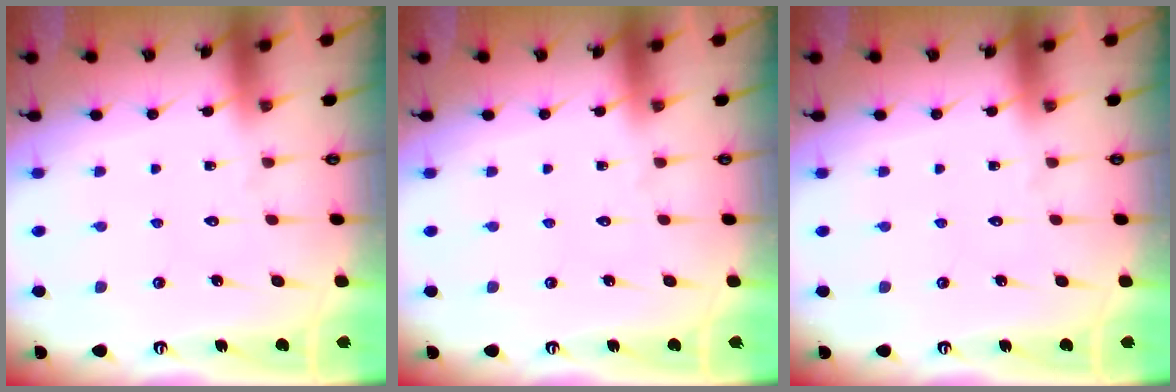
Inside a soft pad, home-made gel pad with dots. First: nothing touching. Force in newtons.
{"total": 0.0}
{"total": 0.0}